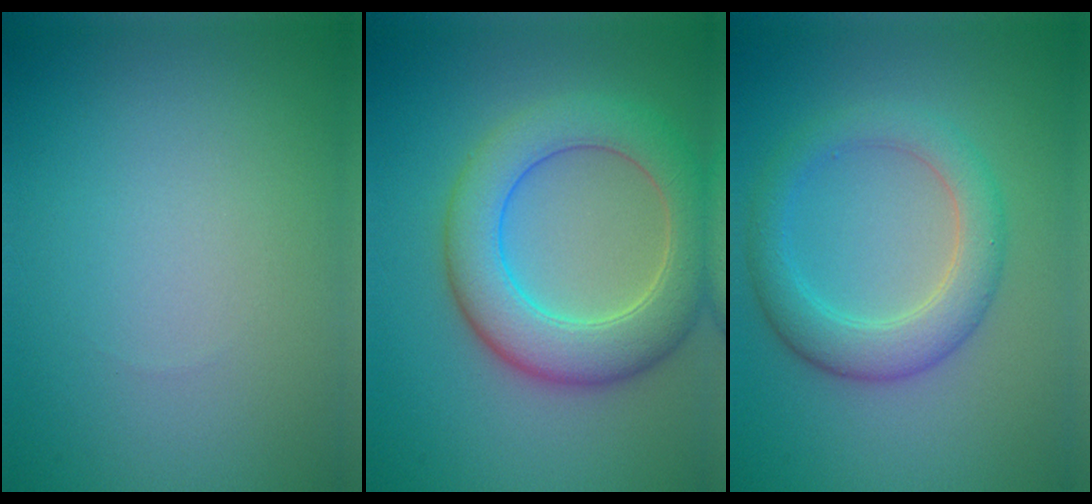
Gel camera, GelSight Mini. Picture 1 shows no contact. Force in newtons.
{"total": 7.1, "press": 7.1, "slide": 0.3}
{"total": 4.4, "press": 4.4, "slide": 0.1}